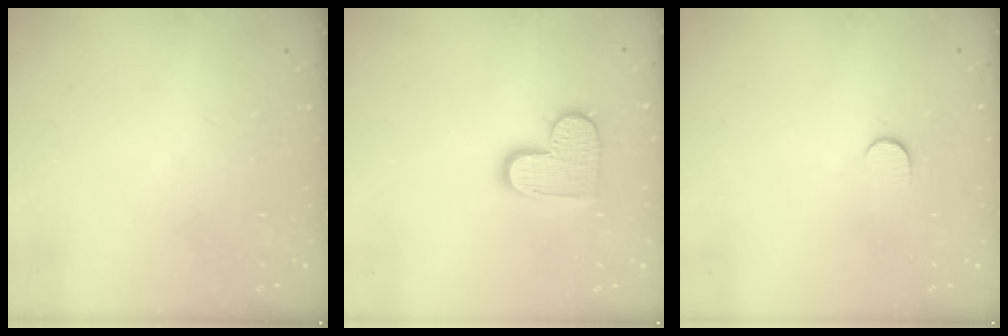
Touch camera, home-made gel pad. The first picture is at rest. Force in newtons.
{"total": 10.5, "press": 10.5, "slide": 0.5}
{"total": 5.3, "press": 5.2, "slide": 0.5}